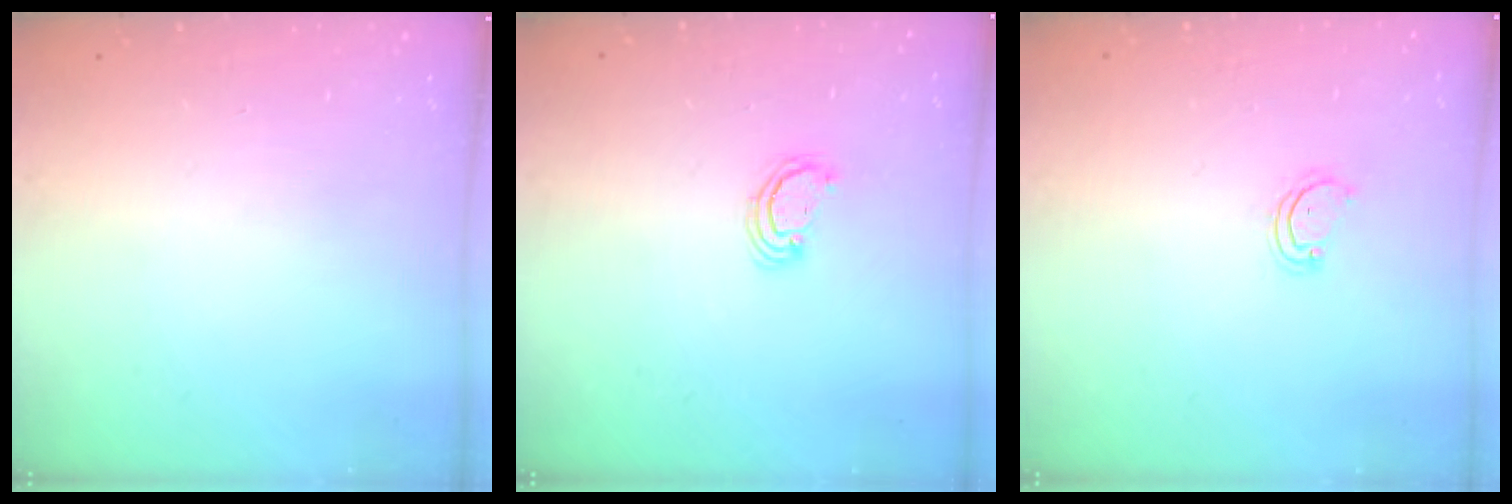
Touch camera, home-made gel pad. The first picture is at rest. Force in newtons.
{"total": 2.6, "press": 2.5, "slide": 0.3}
{"total": 2.9, "press": 2.9, "slide": 0.3}